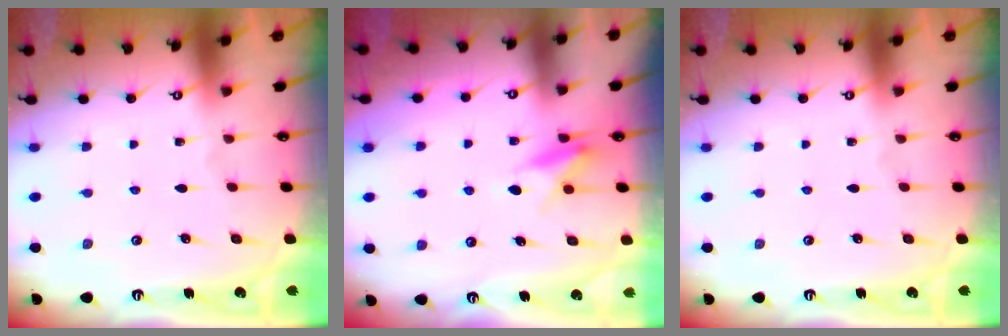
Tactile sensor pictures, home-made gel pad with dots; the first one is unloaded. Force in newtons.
{"total": 8.5, "press": 8.4, "slide": 0.7}
{"total": 0.0}